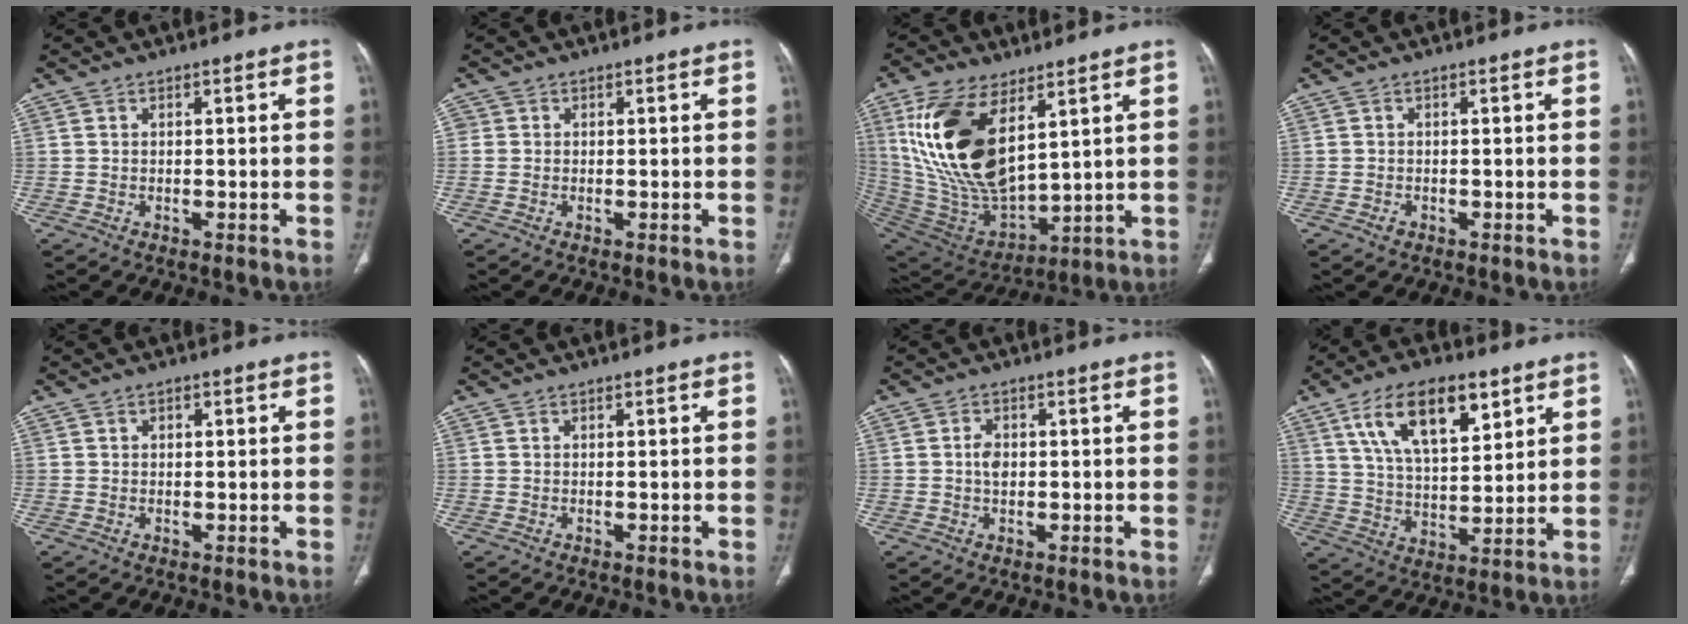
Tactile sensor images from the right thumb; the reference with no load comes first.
{"total": 0.8, "force": [0.0, 0.8, 0.1], "torque": [0.003, 0.002, 0.000]}
{"total": 22.0, "force": [8.1, 10.9, 17.3], "torque": [-0.328, -0.037, 0.170]}
{"total": 0.9, "force": [-0.5, 0.6, 0.3], "torque": [-0.004, 0.002, -0.012]}
{"total": 1.2, "force": [0.4, 0.9, 0.6], "torque": [-0.003, 0.001, 0.004]}
{"total": 0.0}
{"total": 2.8, "force": [0.1, 1.9, 2.0], "torque": [-0.030, 0.004, -0.001]}
{"total": 16.3, "force": [8.3, 7.6, 11.8], "torque": [-0.175, -0.026, 0.152]}